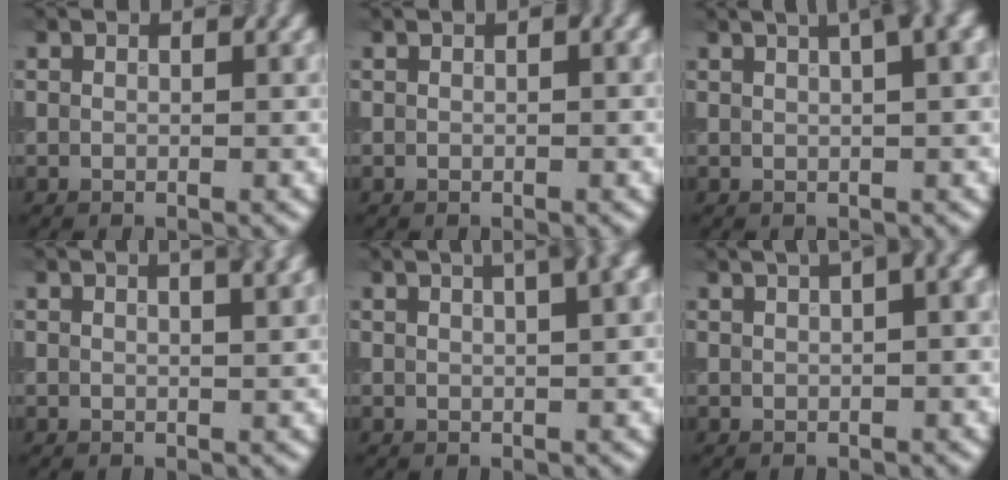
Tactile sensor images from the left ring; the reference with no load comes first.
{"total": 0.0}
{"total": 5.3, "force": [2.9, 1.4, 4.2], "torque": [-0.053, 0.034, 0.041]}
{"total": 2.0, "force": [1.3, 0.3, 1.5], "torque": [-0.019, 0.004, 0.027]}
{"total": 6.3, "force": [3.4, 2.2, 4.9], "torque": [-0.046, 0.038, 0.033]}
{"total": 5.2, "force": [2.5, 2.0, 4.1], "torque": [-0.047, 0.035, 0.028]}